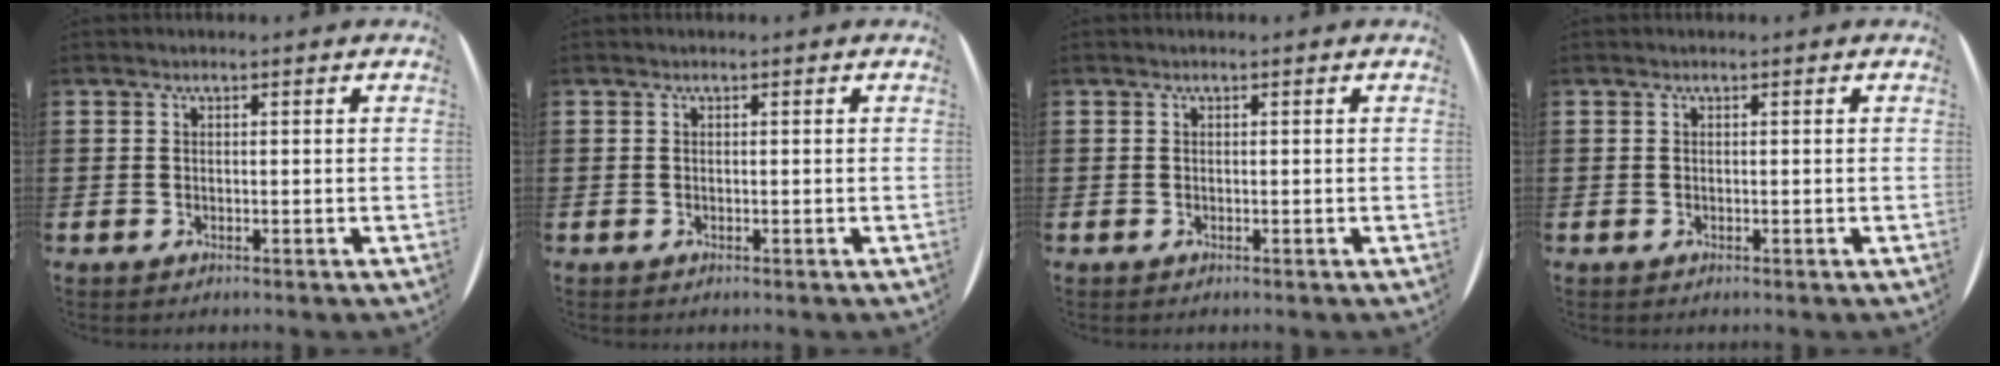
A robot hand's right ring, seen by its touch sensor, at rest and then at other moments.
{"total": 0.0}
{"total": 0.0}
{"total": 0.0}